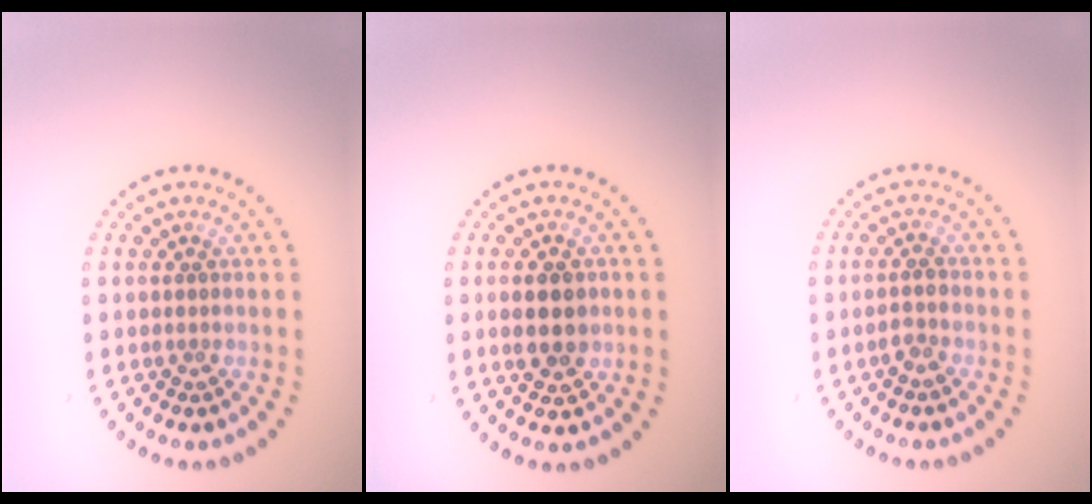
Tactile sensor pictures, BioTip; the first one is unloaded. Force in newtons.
{"total": 3.2, "press": 3.2, "slide": 0.2}
{"total": 1.4, "press": 1.3, "slide": 0.7}